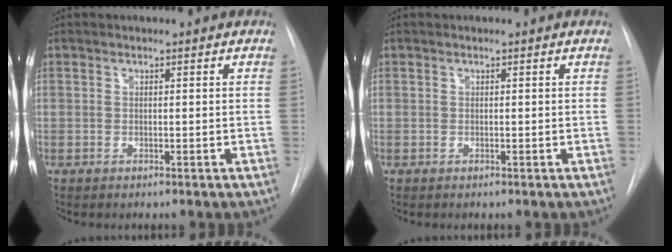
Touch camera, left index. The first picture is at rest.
{"total": 0.0}